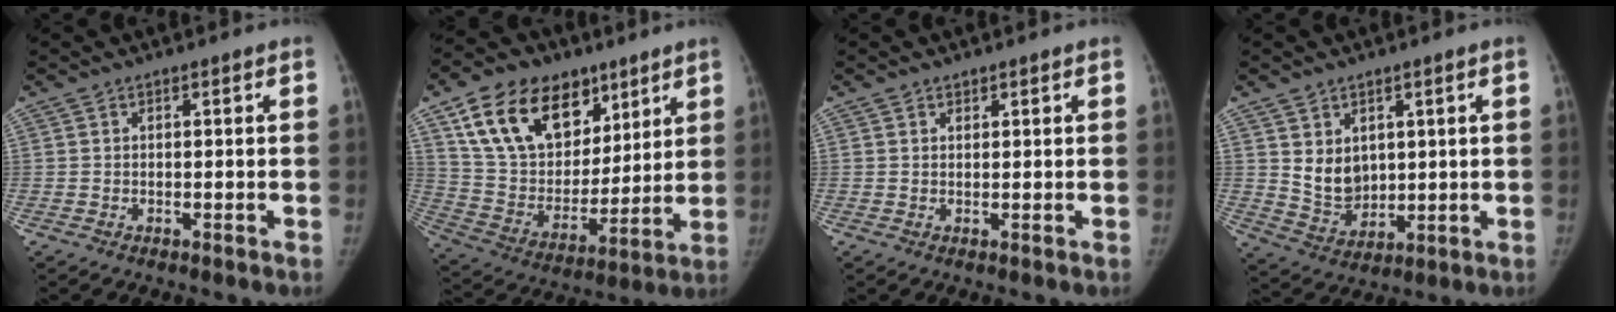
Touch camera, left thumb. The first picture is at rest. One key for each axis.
{"total": 23.6, "fx": 12.7, "fy": 15.3, "fz": 12.7, "tx": -0.193, "ty": -0.023, "tz": 0.232}
{"total": 0.8, "fx": 0.6, "fy": 0.5, "fz": 0.0, "tx": 0.011, "ty": -0.003, "tz": 0.006}
{"total": 7.2, "fx": 2.1, "fy": 5.7, "fz": 4.0, "tx": -0.043, "ty": -0.025, "tz": 0.060}